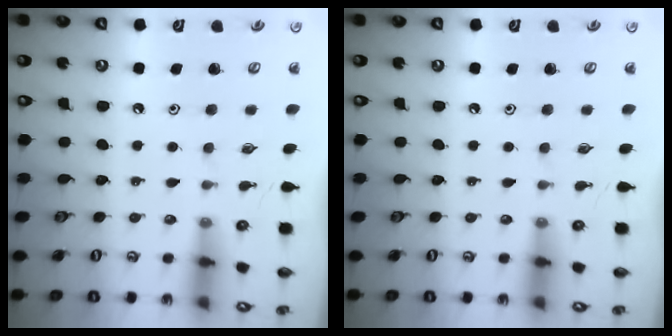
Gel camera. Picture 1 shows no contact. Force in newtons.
{"total": 0.0}